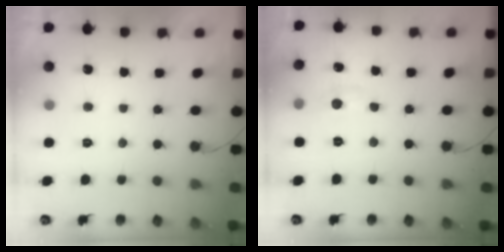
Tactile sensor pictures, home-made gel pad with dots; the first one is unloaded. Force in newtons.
{"total": 4.0, "press": 4.0, "slide": 0.5}